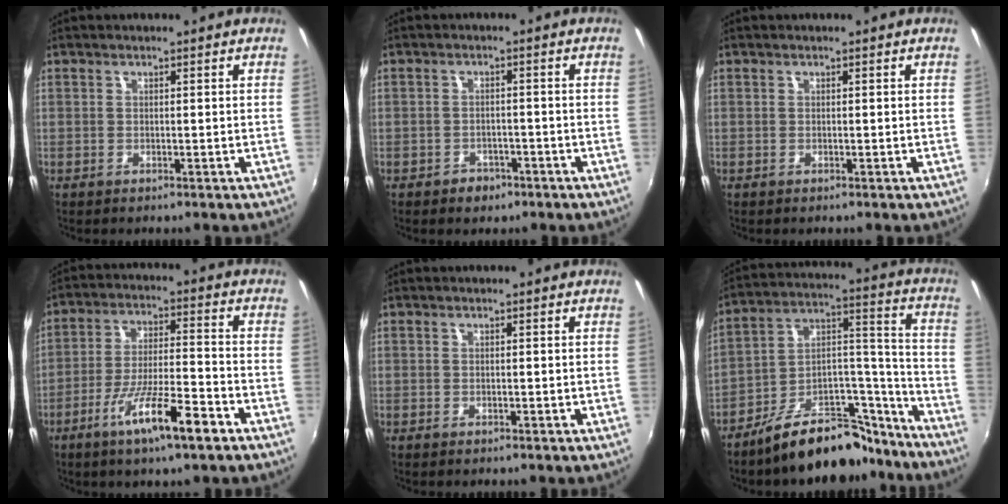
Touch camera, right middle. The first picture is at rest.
{"total": 3.4, "force": [-2.2, 2.5, 0.7], "torque": [-0.025, 0.006, -0.028]}
{"total": 0.0}
{"total": 12.2, "force": [-7.0, 1.6, 9.9], "torque": [-0.190, -0.015, -0.121]}
{"total": 0.0}
{"total": 18.6, "force": [-15.0, 7.5, 8.2], "torque": [-0.120, 0.062, -0.216]}